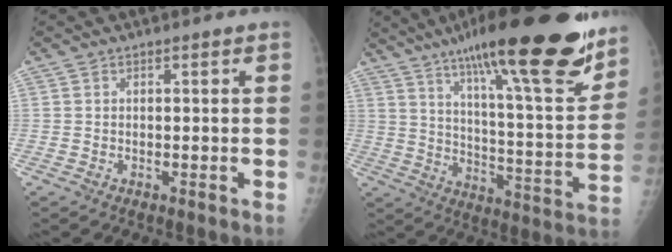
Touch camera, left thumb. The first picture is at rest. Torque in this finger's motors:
{"motor_torque": [1.74, -0.94, 1.64, -1.14, 0.32]}